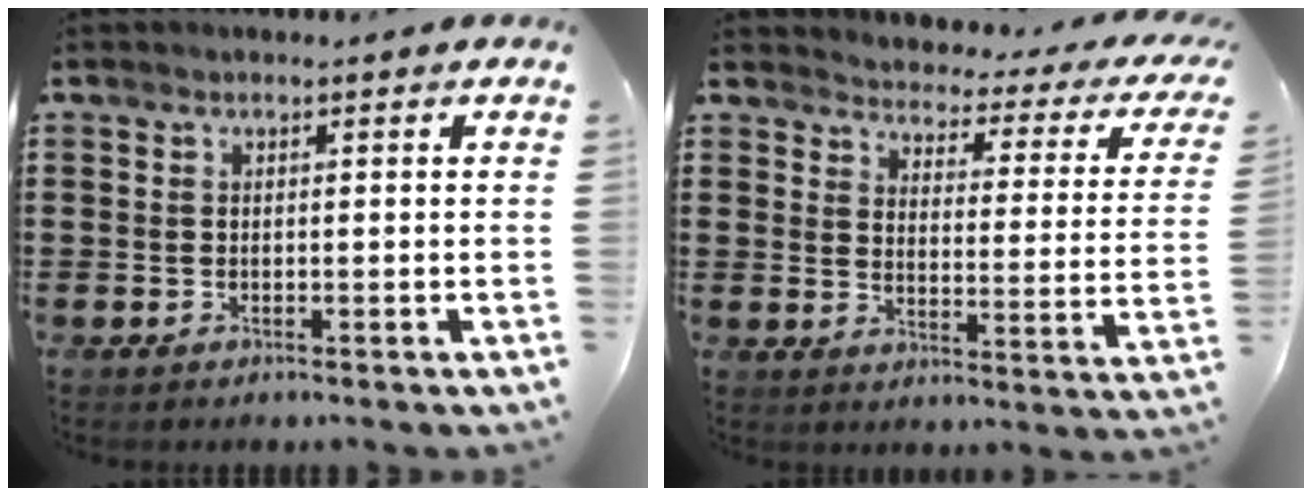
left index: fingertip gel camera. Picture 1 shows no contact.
{"total": 2.2, "force": [2.2, 0.1, 0.4], "torque": [-0.027, -0.027, 0.027]}